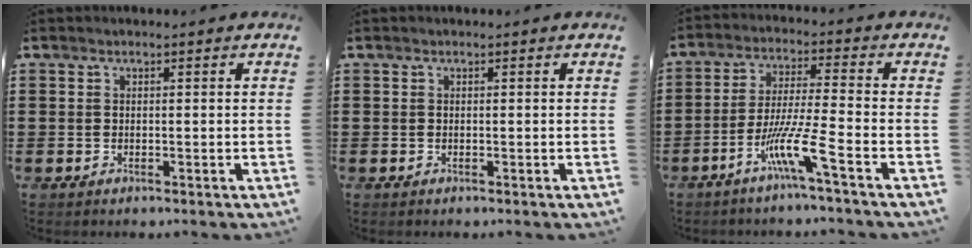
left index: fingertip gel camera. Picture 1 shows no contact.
{"total": 0.0}
{"total": 9.1, "force": [-5.4, 0.4, 7.3], "torque": [-0.153, -0.006, -0.106]}